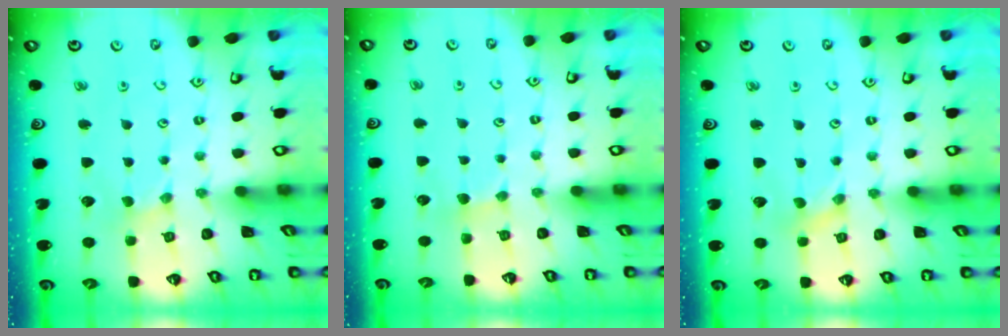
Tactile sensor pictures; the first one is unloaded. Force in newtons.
{"total": 2.7, "press": 2.6, "slide": 0.4}
{"total": 0.0}